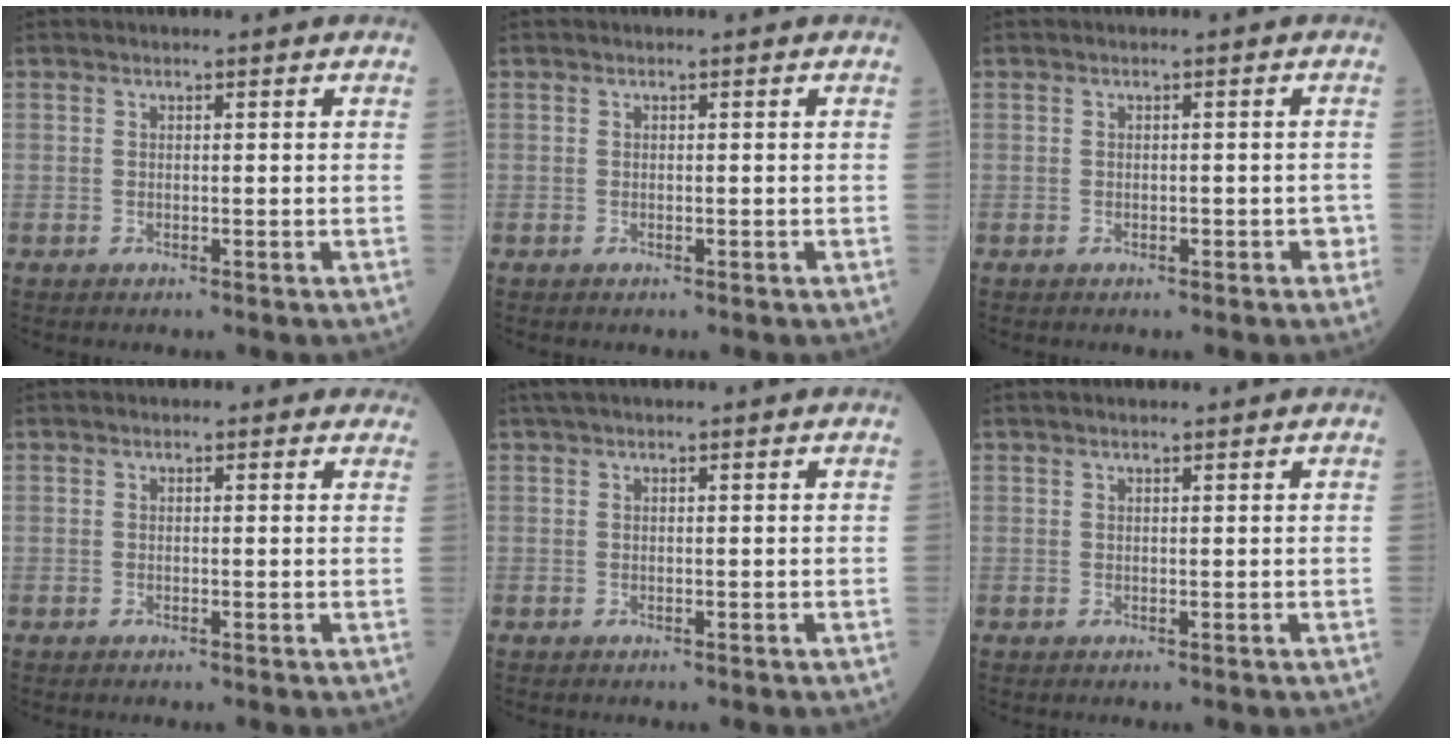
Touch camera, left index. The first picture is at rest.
{"total": 0.0}
{"total": 1.7, "force": [-0.8, 1.0, 1.1], "torque": [-0.007, 0.005, -0.010]}
{"total": 1.0, "force": [0.6, 0.7, 0.3], "torque": [0.007, -0.001, -0.004]}
{"total": 2.0, "force": [1.4, 0.2, 1.3], "torque": [-0.025, 0.026, 0.025]}
{"total": 1.3, "force": [1.1, 0.2, 0.8], "torque": [-0.014, 0.011, 0.017]}